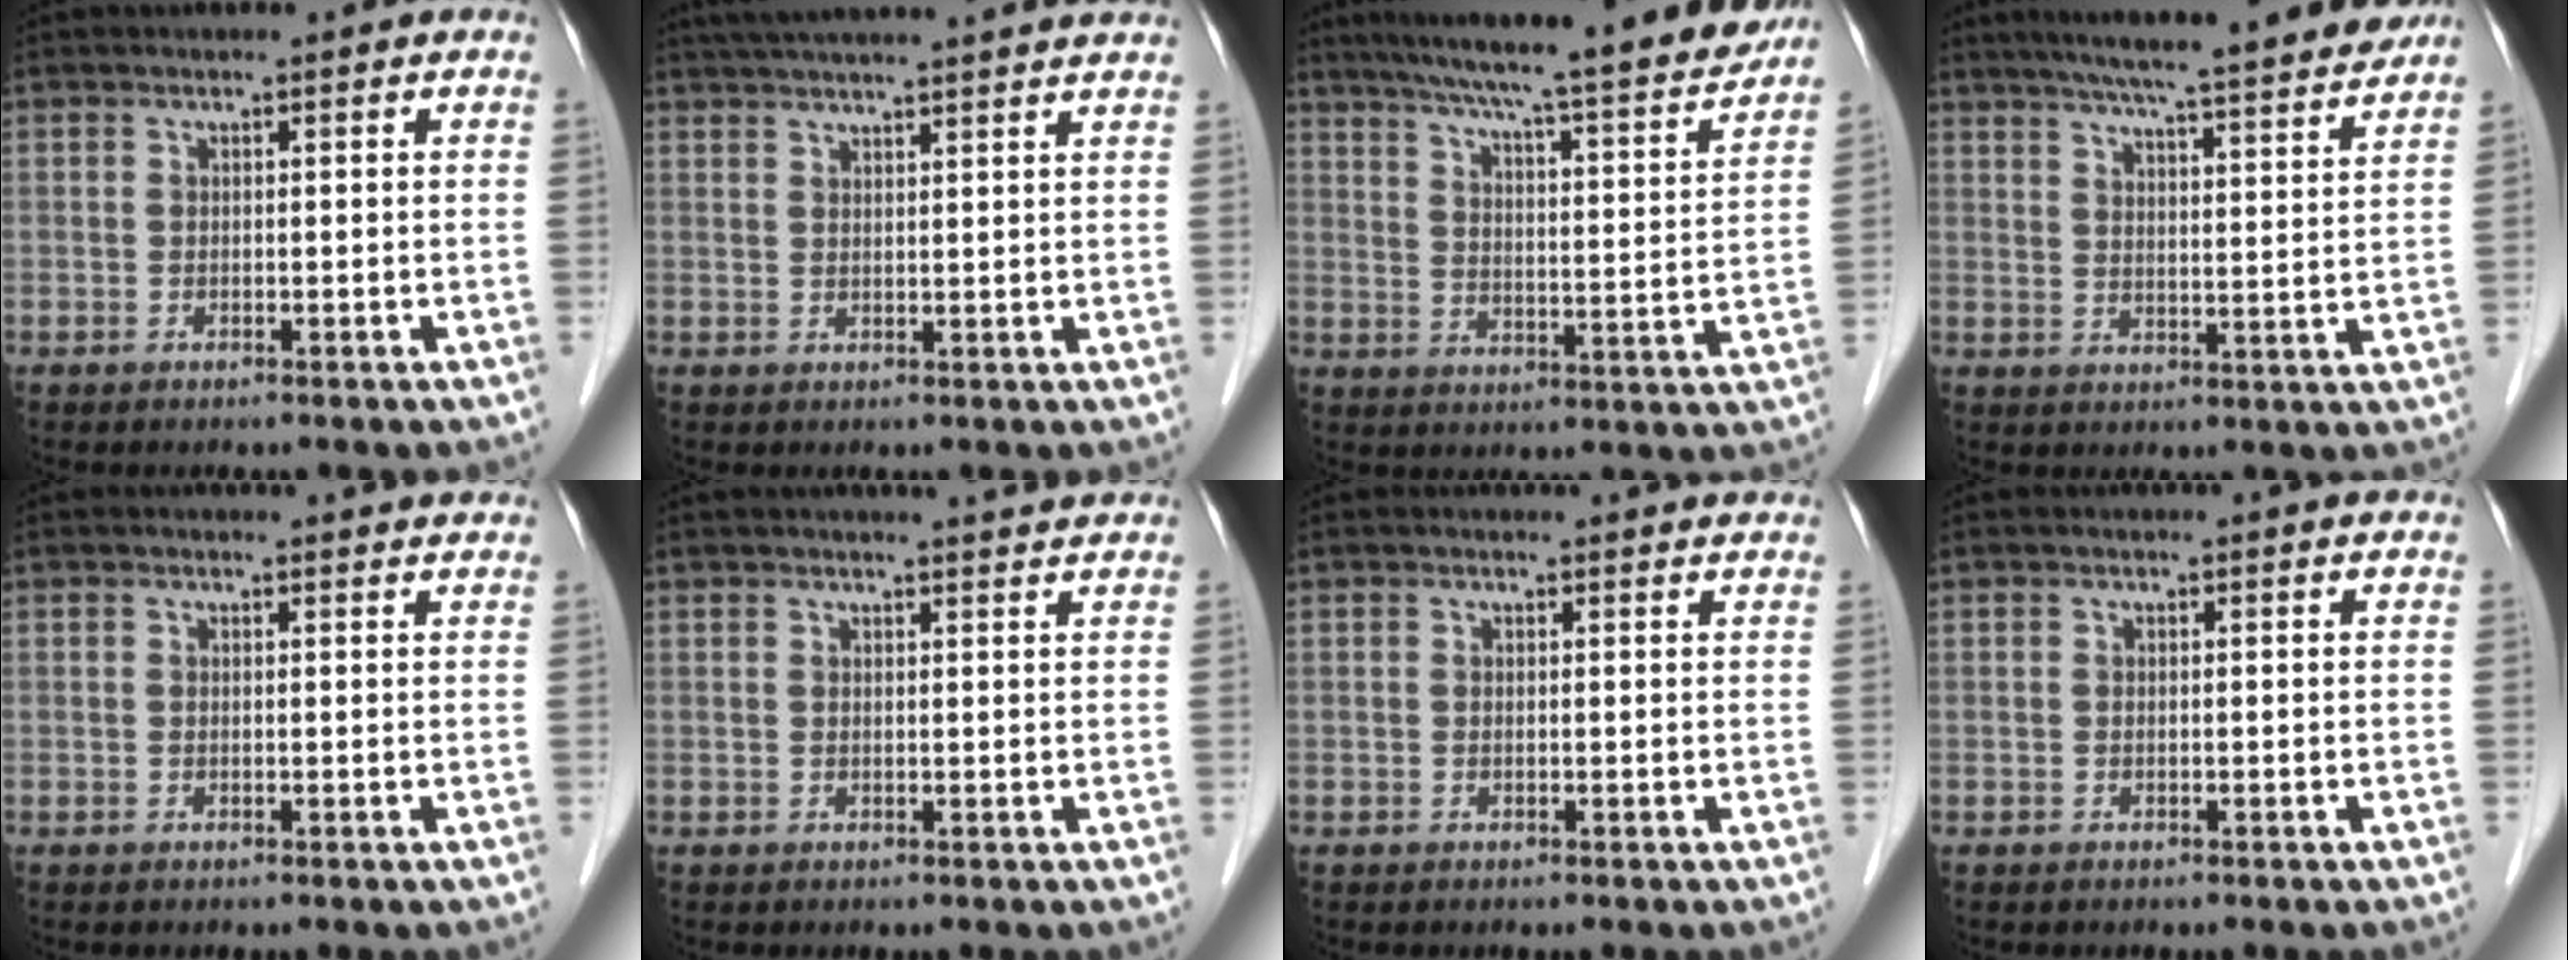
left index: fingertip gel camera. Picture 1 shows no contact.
{"total": 16.2, "force": [14.6, -0.1, 7.1], "torque": [-0.123, 0.030, 0.197]}
{"total": 21.7, "force": [19.1, 0.8, 10.1], "torque": [-0.159, -0.022, 0.259]}
{"total": 18.8, "force": [16.3, 1.0, 9.3], "torque": [-0.141, 0.011, 0.219]}
{"total": 3.9, "force": [3.8, 0.6, 0.7], "torque": [-0.011, 0.006, 0.034]}
{"total": 5.7, "force": [5.3, 0.0, 1.9], "torque": [-0.028, 0.015, 0.055]}
{"total": 4.2, "force": [4.1, 0.7, 0.7], "torque": [-0.009, 0.010, 0.036]}
{"total": 2.0, "force": [1.9, 0.1, 0.4], "torque": [-0.013, 0.007, 0.016]}